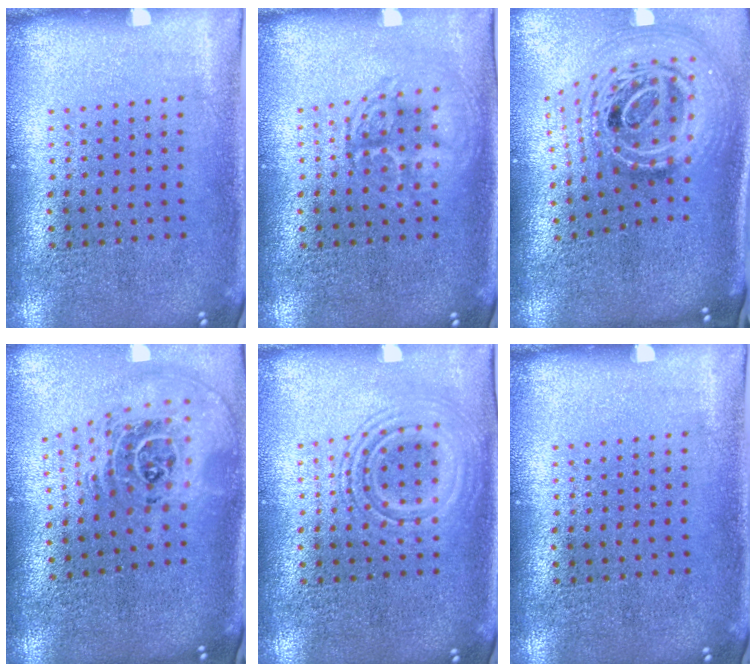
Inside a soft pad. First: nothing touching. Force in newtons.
{"total": 1.3, "press": 1.3, "slide": 0.1}
{"total": 2.6, "press": 1.8, "slide": 1.9}
{"total": 2.6, "press": 1.8, "slide": 1.9}
{"total": 2.1, "press": 2.1, "slide": 0.3}
{"total": 0.0}